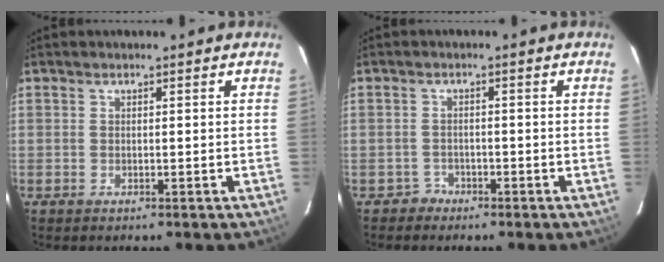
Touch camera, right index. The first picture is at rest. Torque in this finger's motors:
{"motor_torque": [0.09, -0.12, 0.02, 0.00]}